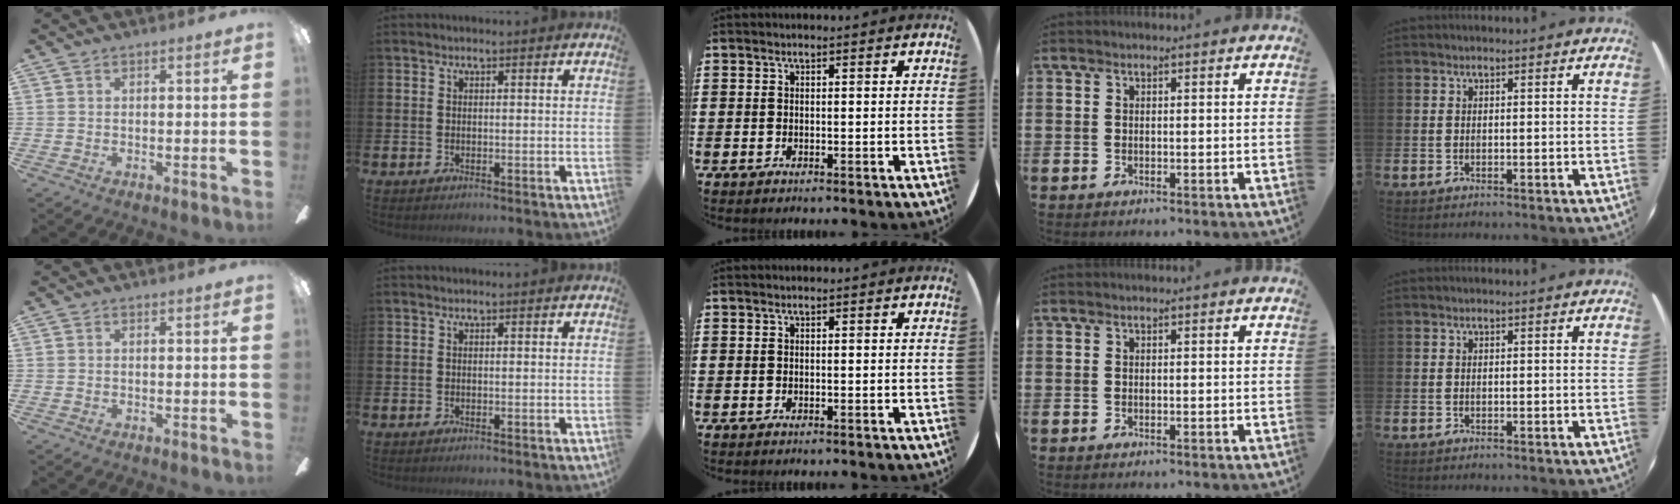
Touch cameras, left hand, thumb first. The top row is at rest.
{}